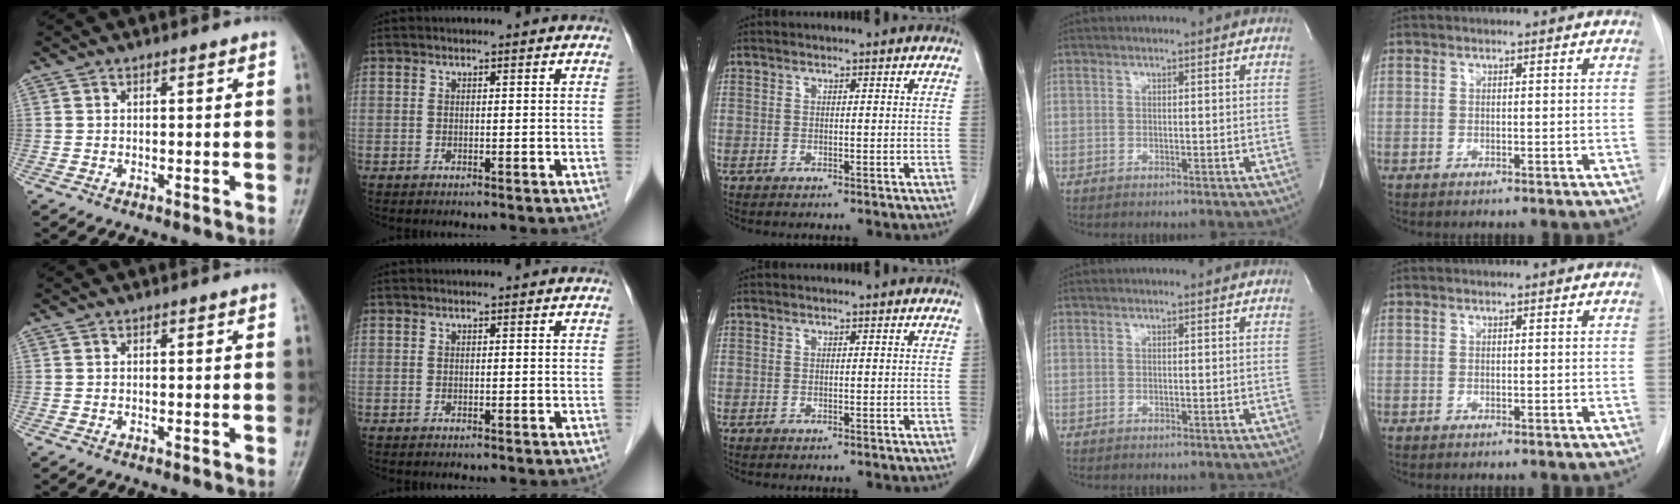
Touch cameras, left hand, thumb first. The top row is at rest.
{}